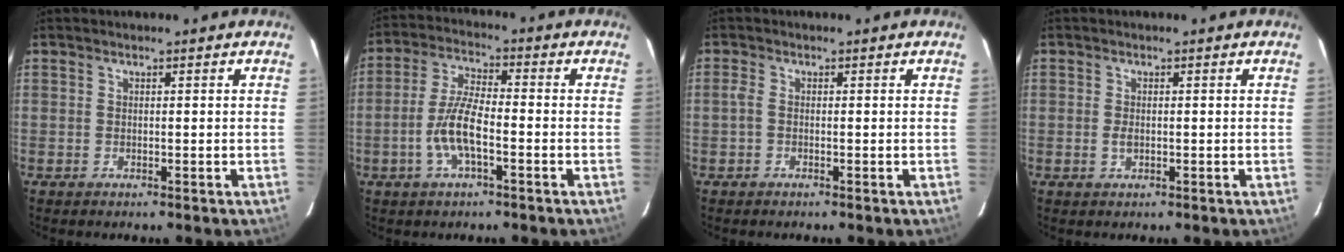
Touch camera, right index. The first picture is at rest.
{"total": 8.0, "force": [-2.8, 2.1, 7.2], "torque": [-0.150, 0.005, -0.055]}
{"total": 1.1, "force": [-0.3, 0.5, 0.9], "torque": [-0.019, 0.003, -0.008]}
{"total": 1.2, "force": [-0.2, 0.8, 1.0], "torque": [-0.018, 0.000, -0.002]}